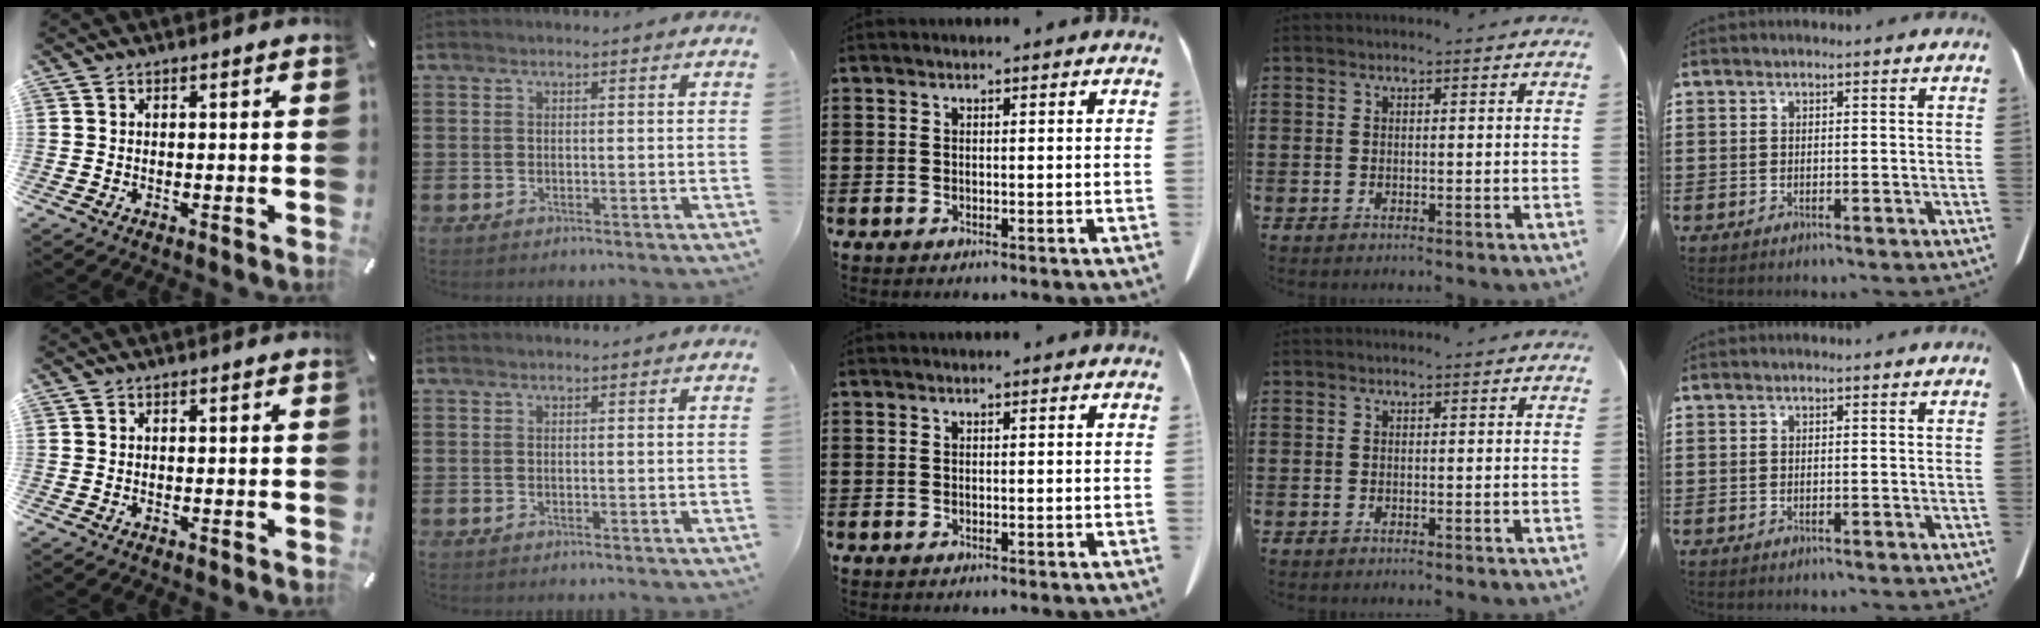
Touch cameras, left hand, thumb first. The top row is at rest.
{}